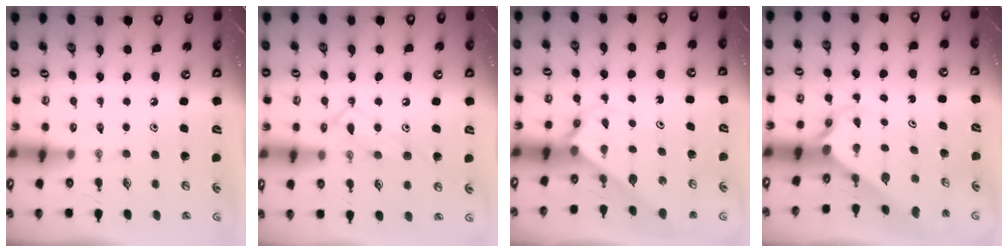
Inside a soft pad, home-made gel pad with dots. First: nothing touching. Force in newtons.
{"total": 12.1, "press": 12.0, "slide": 0.9}
{"total": 2.2, "press": 2.2, "slide": 0.1}
{"total": 2.1, "press": 2.1, "slide": 0.2}